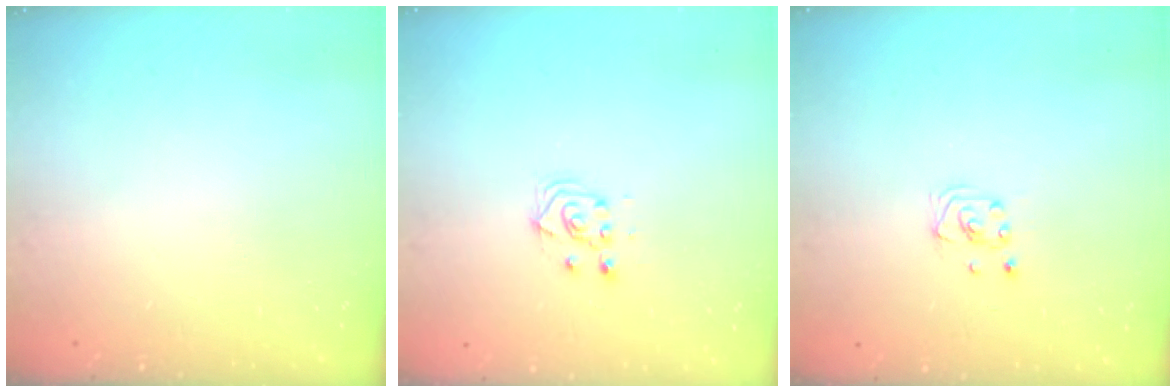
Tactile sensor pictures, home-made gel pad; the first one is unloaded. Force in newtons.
{"total": 4.6, "press": 4.5, "slide": 0.6}
{"total": 2.0, "press": 2.0, "slide": 0.1}